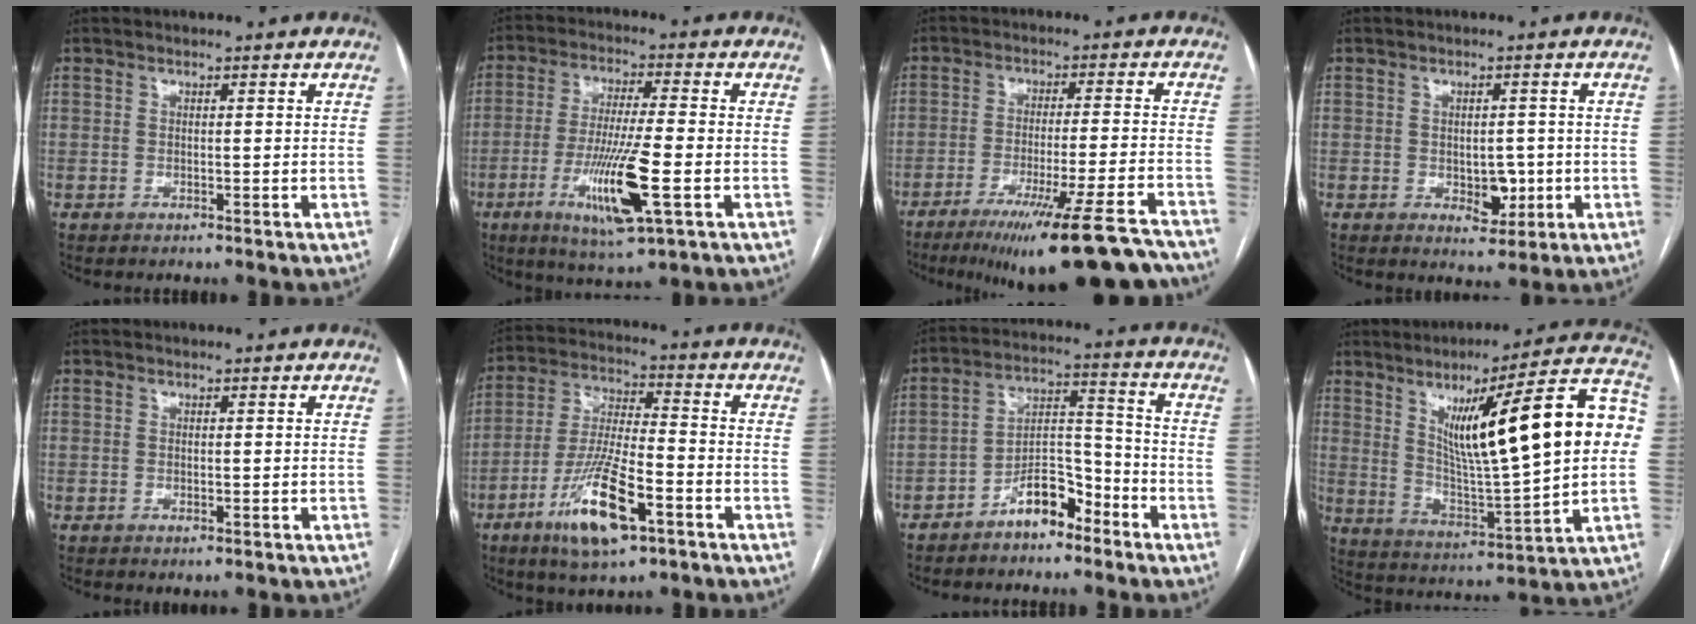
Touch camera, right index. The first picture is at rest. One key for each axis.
{"total": 13.0, "fx": -4.2, "fy": 1.0, "fz": 12.3, "tx": -0.235, "ty": -0.022, "tz": -0.073}
{"total": 20.7, "fx": -16.6, "fy": 0.4, "fz": 12.3, "tx": -0.123, "ty": -0.024, "tz": -0.243}
{"total": 4.3, "fx": -0.8, "fy": 2.6, "fz": 3.3, "tx": -0.039, "ty": 0.002, "tz": -0.002}
{"total": 0.9, "fx": -0.4, "fy": 0.4, "fz": 0.7, "tx": -0.011, "ty": -0.003, "tz": -0.002}
{"total": 13.9, "fx": -6.9, "fy": 3.0, "fz": 11.7, "tx": -0.233, "ty": -0.014, "tz": -0.120}
{"total": 7.8, "fx": -5.4, "fy": 3.4, "fz": 4.5, "tx": -0.077, "ty": 0.027, "tz": -0.098}
{"total": 23.5, "fx": 4.7, "fy": 2.9, "fz": 22.8, "tx": -0.341, "ty": 0.027, "tz": 0.067}